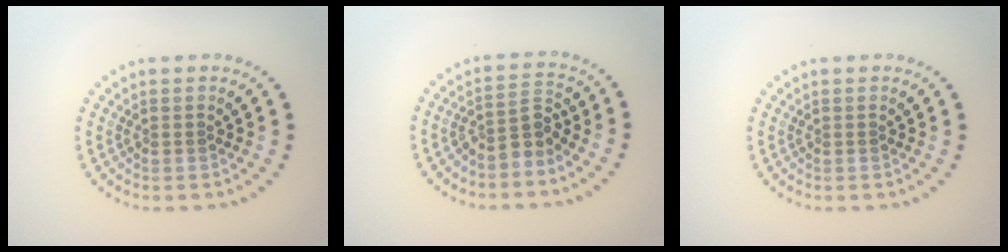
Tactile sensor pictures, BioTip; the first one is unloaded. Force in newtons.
{"total": 2.6, "press": 1.9, "slide": 1.7}
{"total": 0.0}